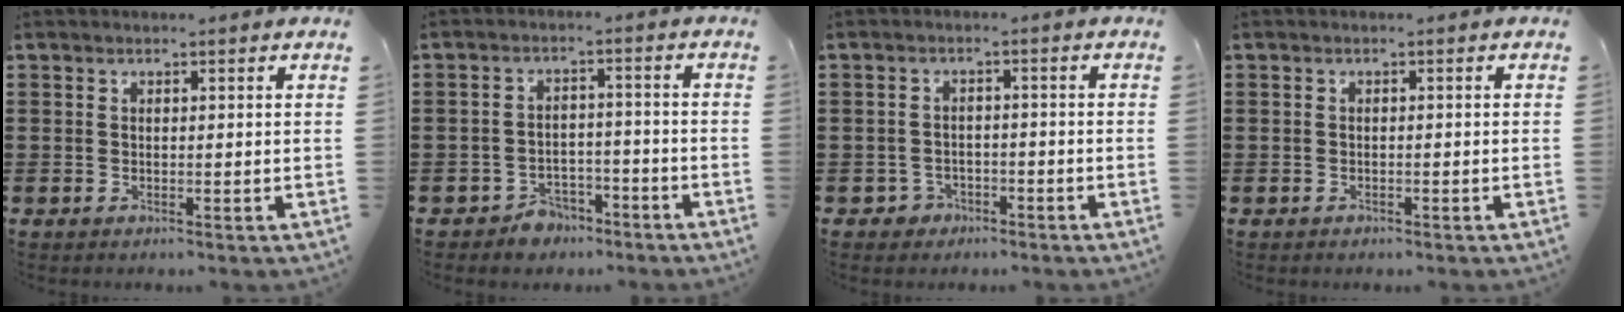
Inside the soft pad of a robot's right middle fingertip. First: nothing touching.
{"total": 3.8, "force": [-3.5, 1.4, 0.2], "torque": [-0.011, 0.008, -0.073]}
{"total": 2.3, "force": [-1.9, 1.3, 0.2], "torque": [-0.012, 0.002, -0.042]}
{"total": 0.9, "force": [-0.7, 0.6, 0.0], "torque": [0.000, 0.003, -0.016]}